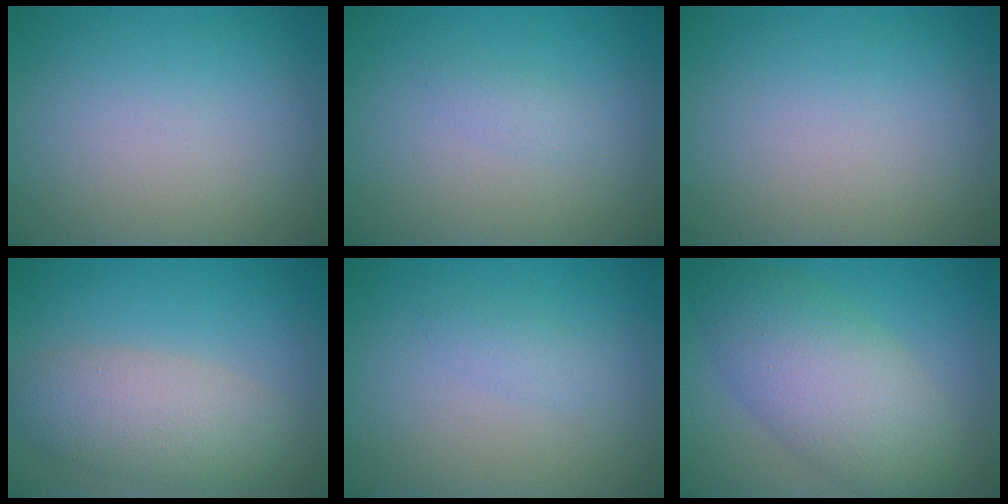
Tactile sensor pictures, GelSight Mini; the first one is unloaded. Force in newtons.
{"total": 0.9, "press": 0.9, "slide": 0.1}
{"total": 0.0}
{"total": 5.1, "press": 5.1, "slide": 0.5}
{"total": 1.0, "press": 1.0, "slide": 0.0}
{"total": 7.8, "press": 7.8, "slide": 0.4}